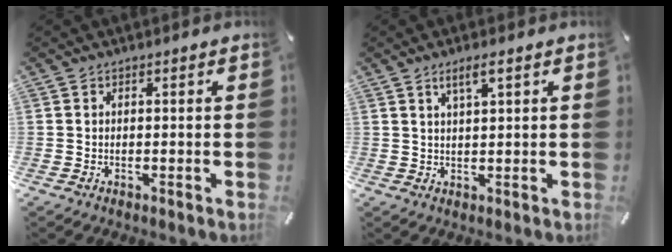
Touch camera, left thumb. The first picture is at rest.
{"total": 3.3, "force": [2.0, 0.5, 2.5], "torque": [-0.055, 0.002, 0.034]}